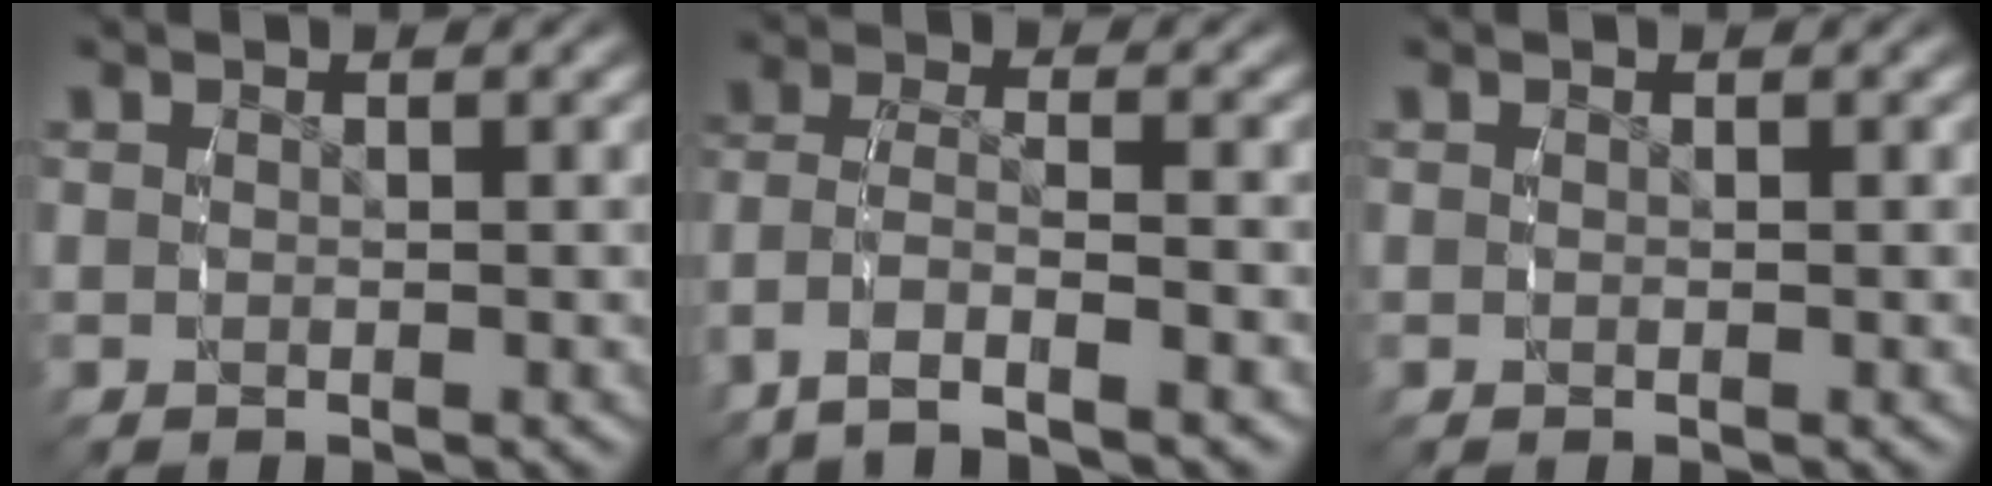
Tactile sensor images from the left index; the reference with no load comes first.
{"total": 3.8, "force": [-2.1, 2.0, 2.5], "torque": [-0.066, -0.026, -0.026]}
{"total": 0.0}